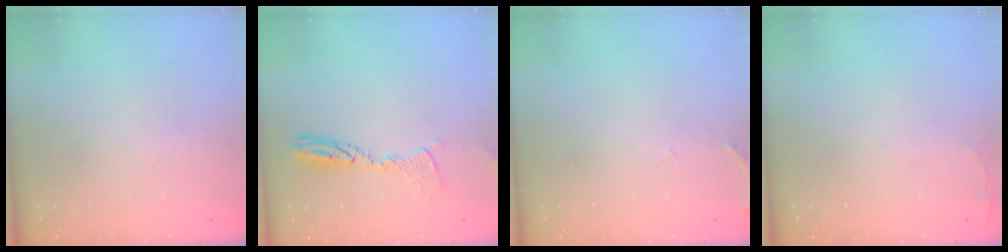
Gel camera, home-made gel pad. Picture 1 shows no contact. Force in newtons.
{"total": 9.7, "press": 9.6, "slide": 0.9}
{"total": 5.6, "press": 5.4, "slide": 1.3}
{"total": 2.8, "press": 2.6, "slide": 0.9}